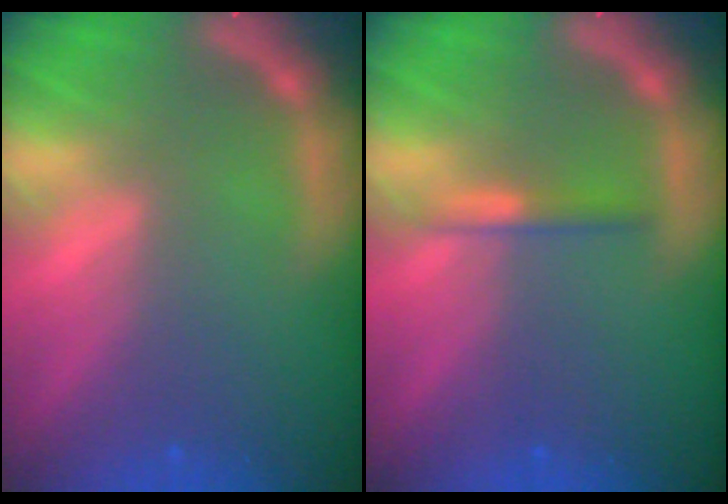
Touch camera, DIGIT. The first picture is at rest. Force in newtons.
{"total": 1.4}